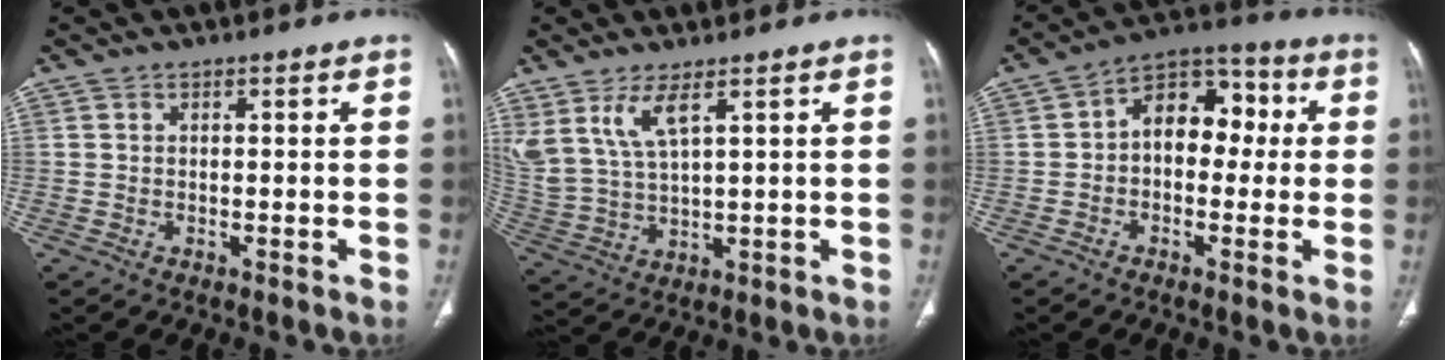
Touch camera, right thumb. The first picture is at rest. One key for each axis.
{"total": 8.7, "fx": 4.8, "fy": 2.7, "fz": 6.7, "tx": -0.153, "ty": -0.023, "tz": 0.112}
{"total": 11.1, "fx": 0.7, "fy": 7.6, "fz": 8.1, "tx": -0.081, "ty": 0.037, "tz": -0.004}